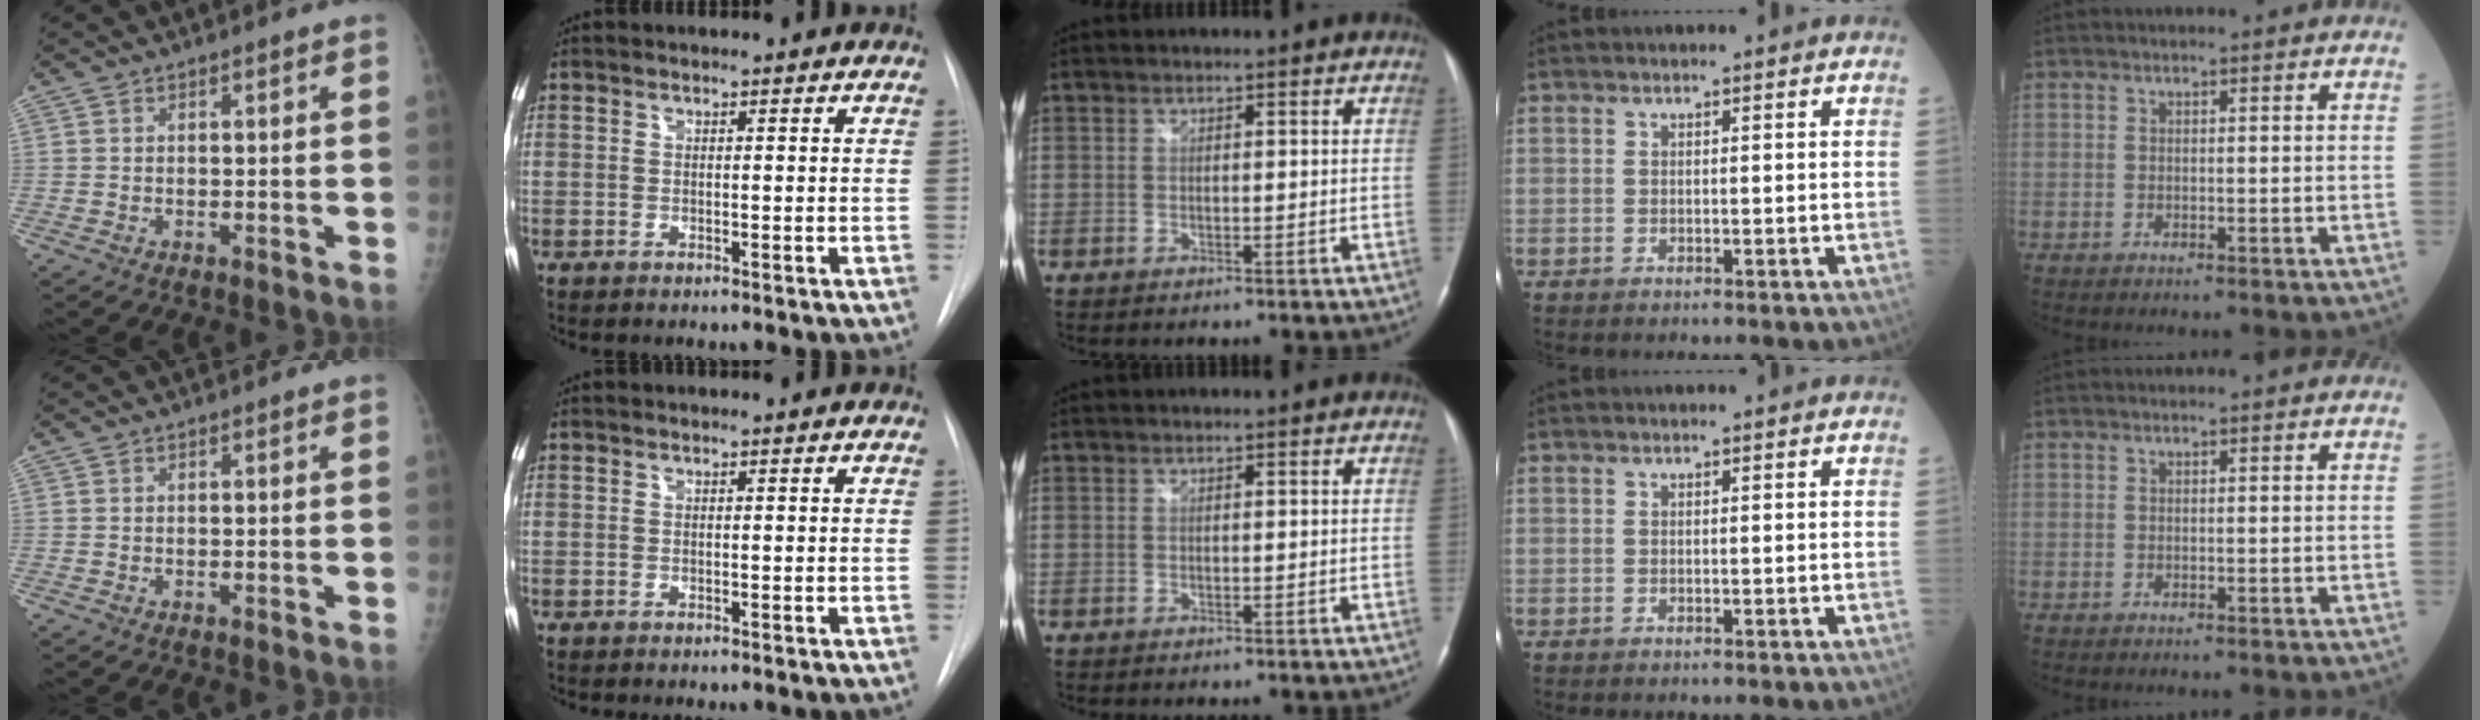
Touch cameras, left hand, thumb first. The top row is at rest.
{}